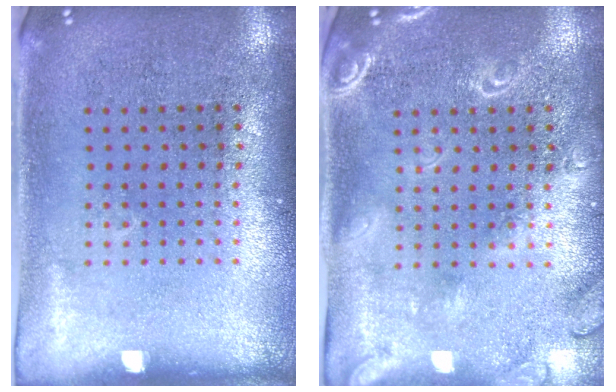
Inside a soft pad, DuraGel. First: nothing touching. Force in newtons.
{"total": 2.1, "press": 1.9, "slide": 0.7}